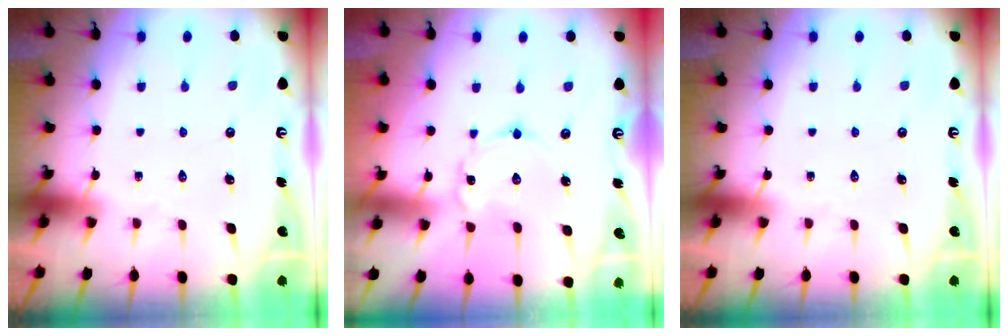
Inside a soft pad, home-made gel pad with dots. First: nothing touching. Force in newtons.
{"total": 2.0, "press": 2.0, "slide": 0.2}
{"total": 0.0}